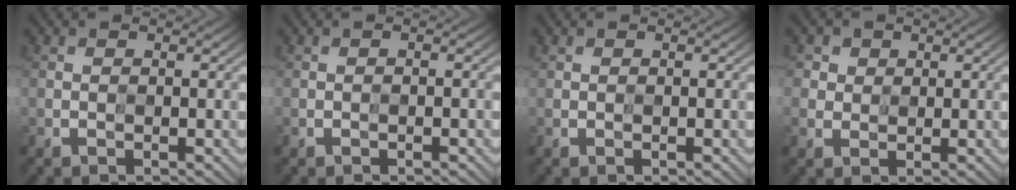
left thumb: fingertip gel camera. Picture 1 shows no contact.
{"total": 1.6, "force": [-1.1, 0.4, 1.1], "torque": [-0.014, 0.001, -0.017]}
{"total": 0.0}
{"total": 3.4, "force": [1.9, 2.8, 0.1], "torque": [-0.021, 0.001, 0.033]}